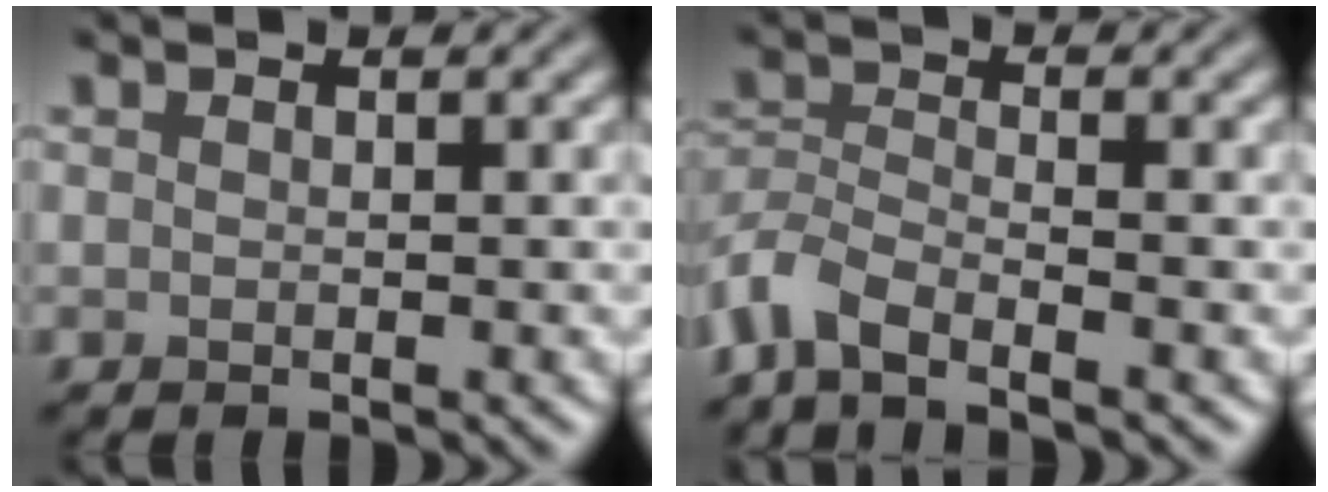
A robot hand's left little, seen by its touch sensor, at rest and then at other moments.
{"total": 4.2, "force": [-3.2, 1.3, 2.3], "torque": [-0.051, -0.008, -0.075]}